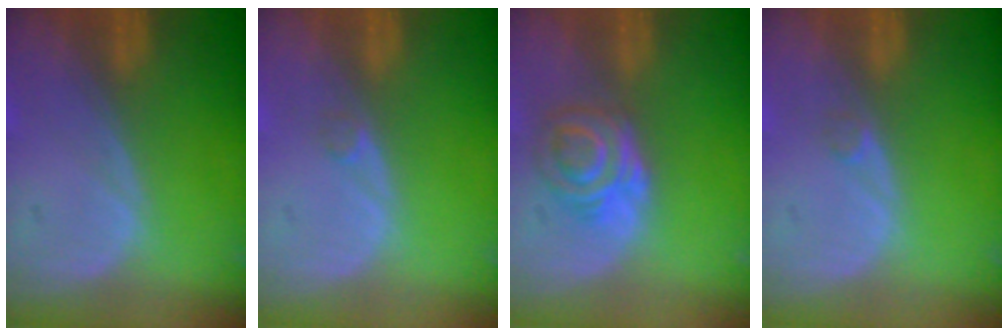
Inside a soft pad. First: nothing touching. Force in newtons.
{"total": 0.9, "press": 0.8, "slide": 0.5}
{"total": 6.3, "press": 5.2, "slide": 3.5}
{"total": 0.9, "press": 0.8, "slide": 0.5}